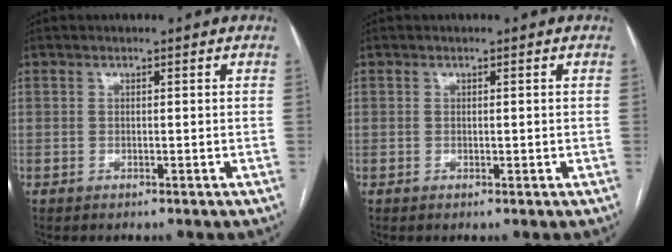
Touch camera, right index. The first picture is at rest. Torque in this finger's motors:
{"motor_torque": [-0.40, 0.55, 0.00, 0.01]}